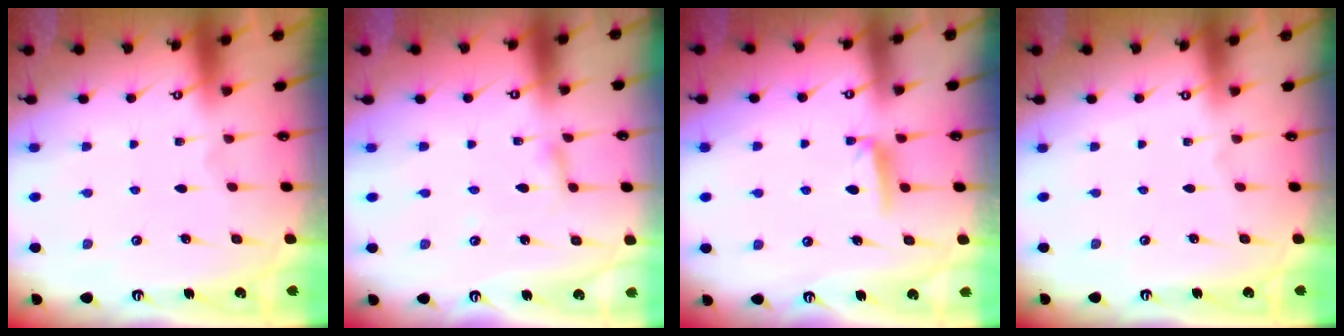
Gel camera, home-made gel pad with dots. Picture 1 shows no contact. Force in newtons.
{"total": 2.1, "press": 2.1, "slide": 0.1}
{"total": 4.9, "press": 4.9, "slide": 0.7}
{"total": 0.0}